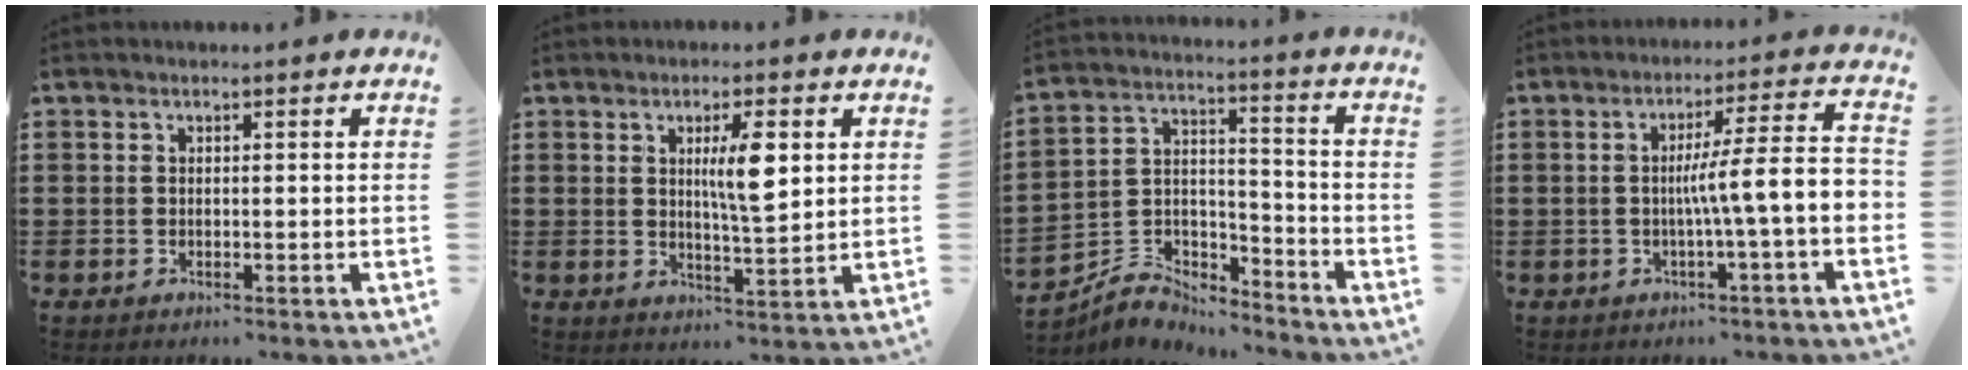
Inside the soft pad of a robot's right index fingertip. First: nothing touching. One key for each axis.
{"total": 6.3, "fx": 1.9, "fy": 1.2, "fz": 5.9, "tx": -0.103, "ty": -0.001, "tz": 0.025}
{"total": 5.9, "fx": -5.5, "fy": 1.9, "fz": 0.6, "tx": -0.030, "ty": 0.006, "tz": -0.115}
{"total": 8.0, "fx": -1.4, "fy": 0.2, "fz": 7.8, "tx": -0.140, "ty": -0.002, "tz": -0.028}